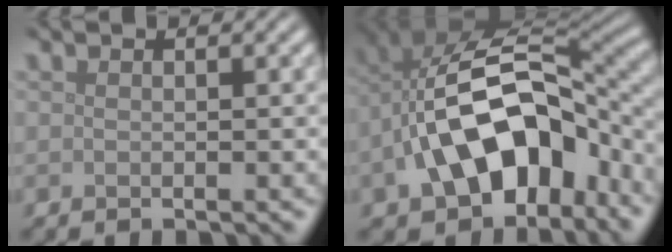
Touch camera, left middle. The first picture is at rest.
{"total": 14.6, "force": [-4.1, 9.1, 10.7], "torque": [-0.178, -0.003, -0.070]}